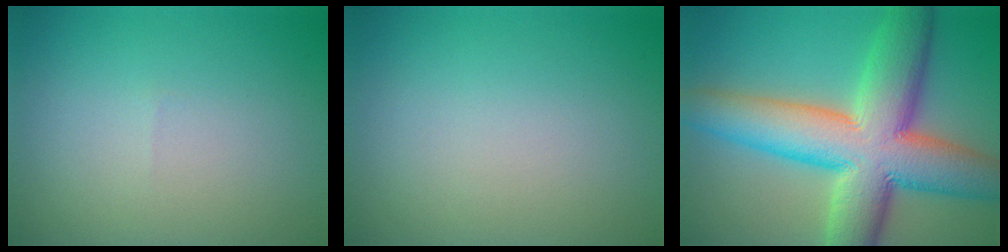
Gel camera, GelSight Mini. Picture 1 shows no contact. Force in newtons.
{"total": 0.0}
{"total": 13.1, "press": 13.1, "slide": 0.5}